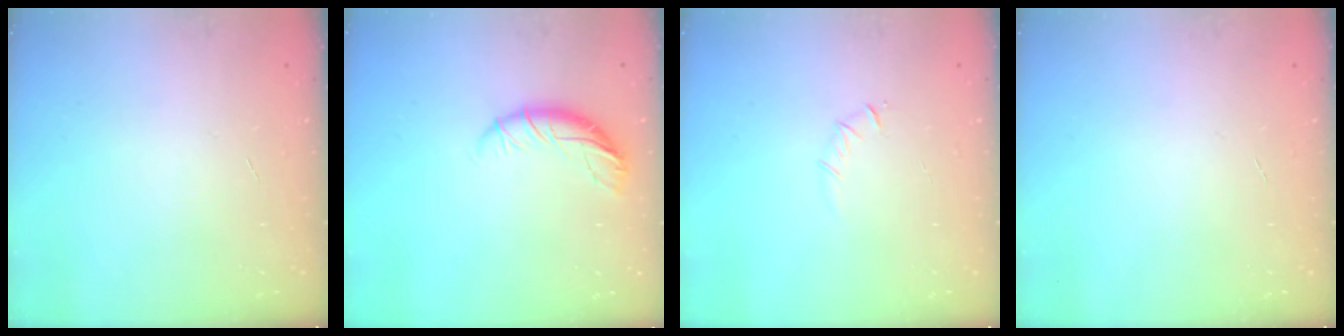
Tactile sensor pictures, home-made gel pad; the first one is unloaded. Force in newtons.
{"total": 9.2, "press": 9.1, "slide": 1.3}
{"total": 3.5, "press": 3.3, "slide": 1.2}
{"total": 0.0}